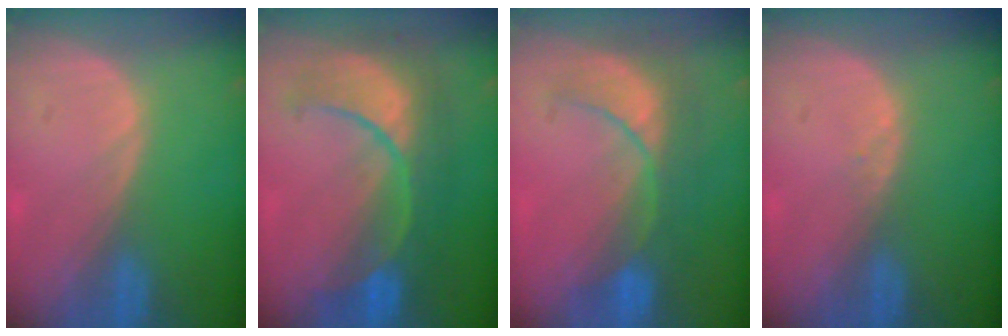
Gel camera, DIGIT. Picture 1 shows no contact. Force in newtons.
{"total": 9.6, "press": 9.6, "slide": 0.7}
{"total": 8.4, "press": 7.9, "slide": 2.6}
{"total": 0.7, "press": 0.5, "slide": 0.5}